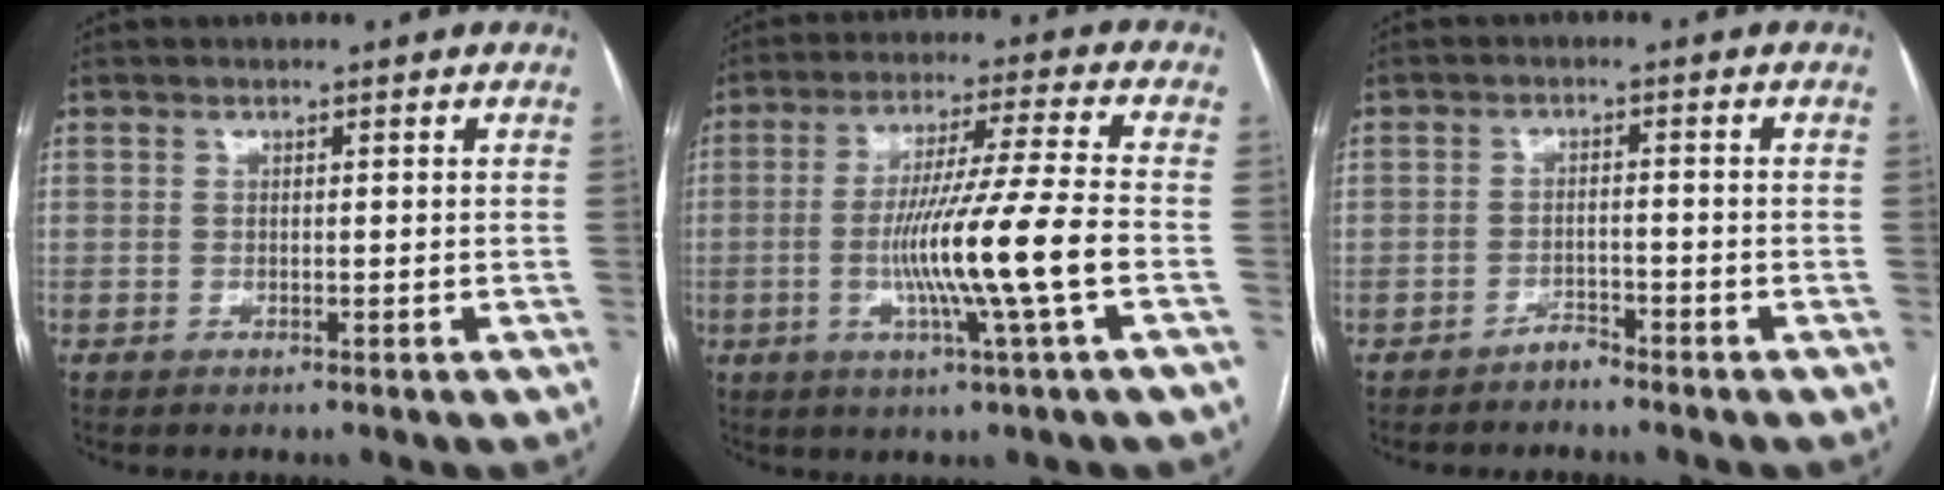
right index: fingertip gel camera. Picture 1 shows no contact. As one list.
[{"total": 13.0, "force": [-3.1, -1.6, 12.5], "torque": [-0.233, -0.009, -0.057]}, {"total": 1.9, "force": [-1.8, 0.6, 0.3], "torque": [0.001, 0.002, -0.030]}]